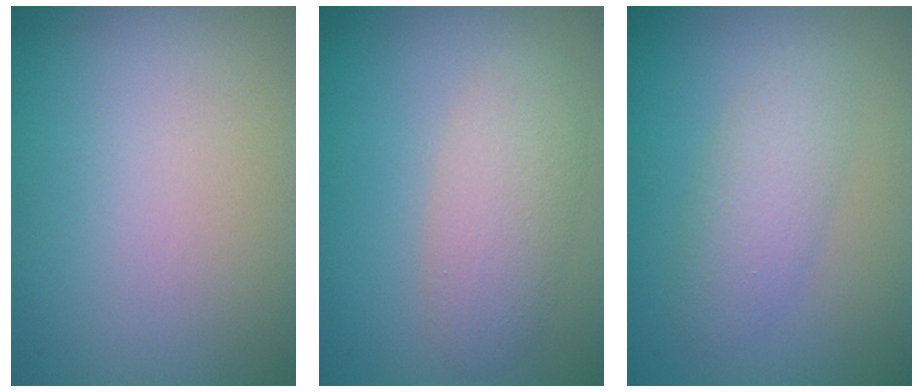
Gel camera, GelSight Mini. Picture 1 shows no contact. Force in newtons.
{"total": 3.2, "press": 3.2, "slide": 0.2}
{"total": 2.6, "press": 2.6, "slide": 0.0}